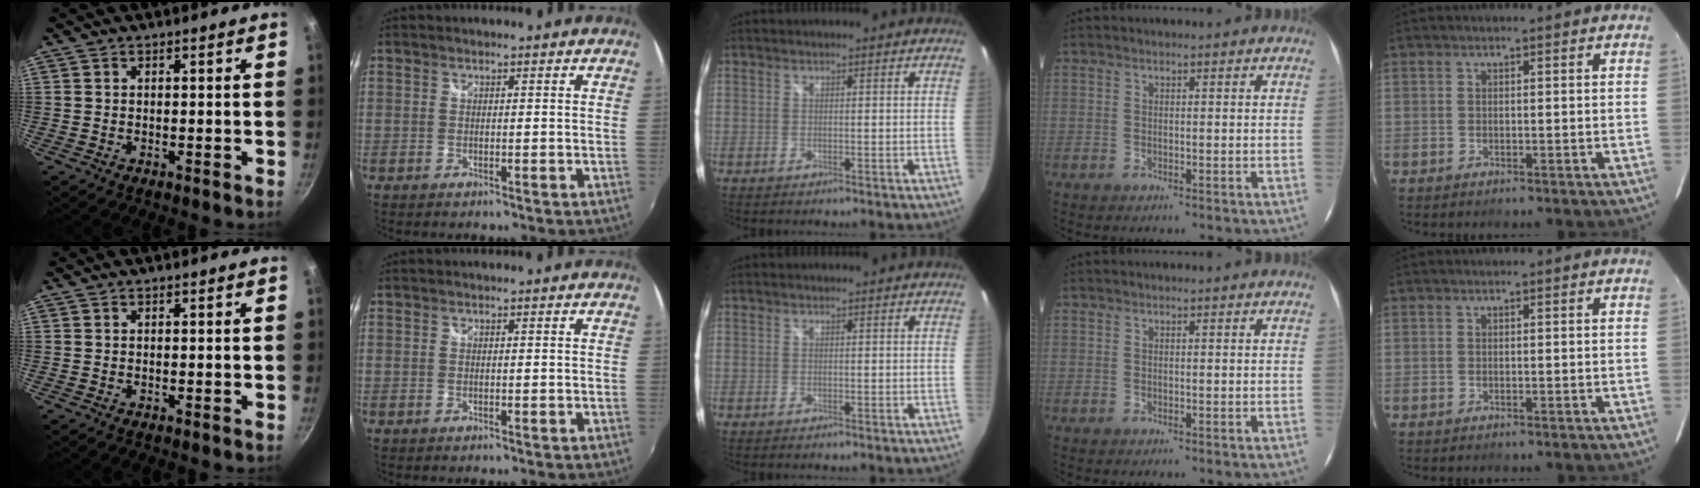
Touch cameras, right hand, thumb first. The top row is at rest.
{}